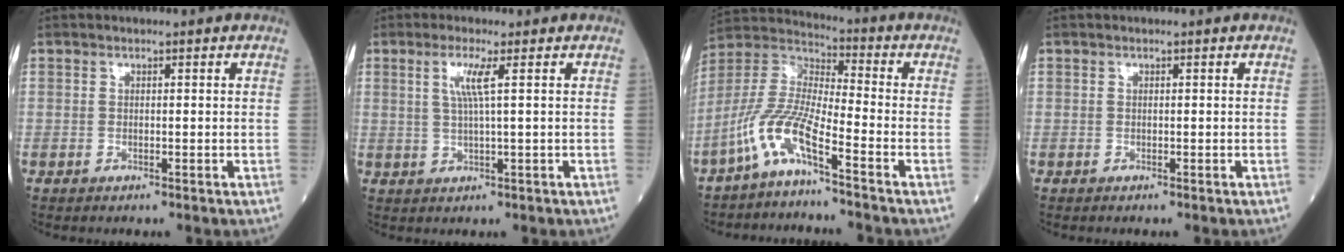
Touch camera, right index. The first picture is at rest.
{"total": 3.7, "force": [1.2, -0.5, 3.5], "torque": [-0.073, -0.001, 0.023]}
{"total": 9.2, "force": [-5.6, 0.7, 7.3], "torque": [-0.170, 0.003, -0.123]}
{"total": 0.0}